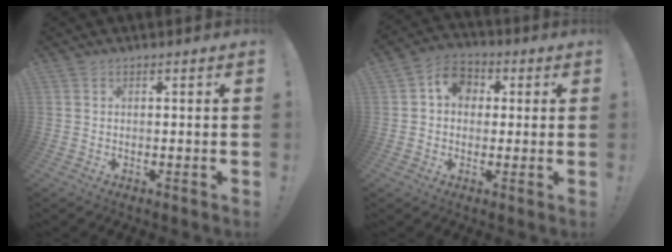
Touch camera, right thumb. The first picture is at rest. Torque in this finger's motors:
{"motor_torque": [-0.16, 0.30, -0.06, 0.17, 0.13]}